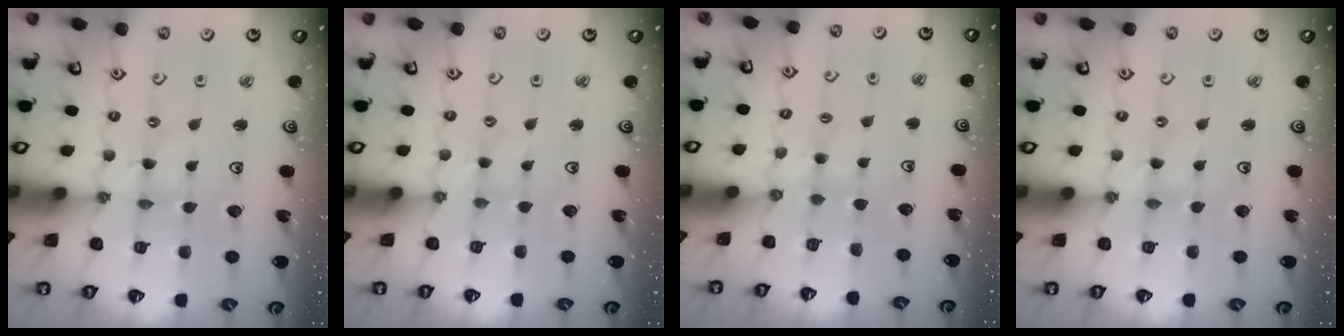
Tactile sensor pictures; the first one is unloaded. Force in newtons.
{"total": 0.8, "press": 0.8, "slide": 0.2}
{"total": 2.7, "press": 2.6, "slide": 0.5}
{"total": 0.0}